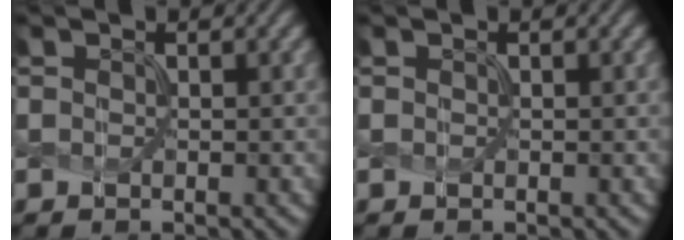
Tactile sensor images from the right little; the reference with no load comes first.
{"total": 0.0}